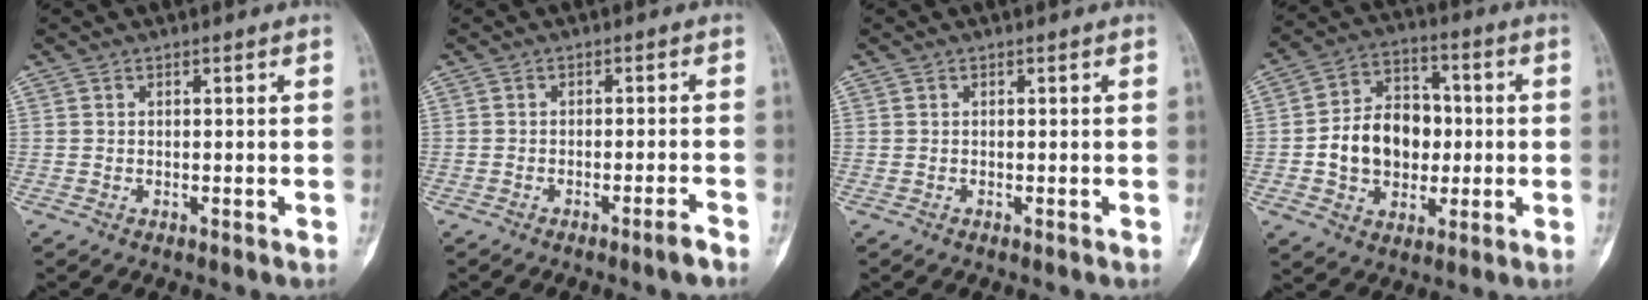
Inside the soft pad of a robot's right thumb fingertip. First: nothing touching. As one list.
[{"total": 2.4, "force": [-1.8, -0.3, 1.6], "torque": [-0.030, 0.013, -0.028]}, {"total": 0.0}, {"total": 14.4, "force": [-0.8, 10.9, 9.3], "torque": [-0.120, 0.028, -0.013]}]